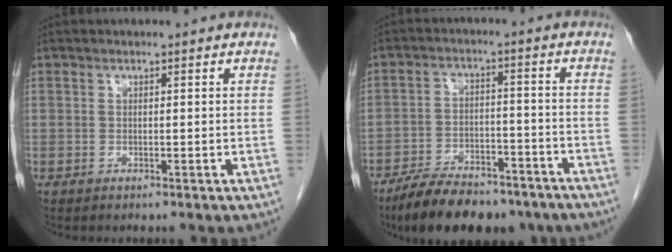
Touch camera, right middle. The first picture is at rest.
{"total": 15.3, "force": [-12.1, 5.4, 7.6], "torque": [-0.115, 0.002, -0.187]}